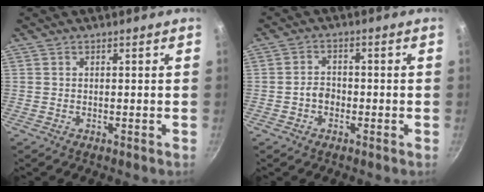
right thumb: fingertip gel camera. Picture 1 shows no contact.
{"total": 3.1, "force": [-1.1, 2.4, 1.7], "torque": [-0.015, 0.015, -0.021]}